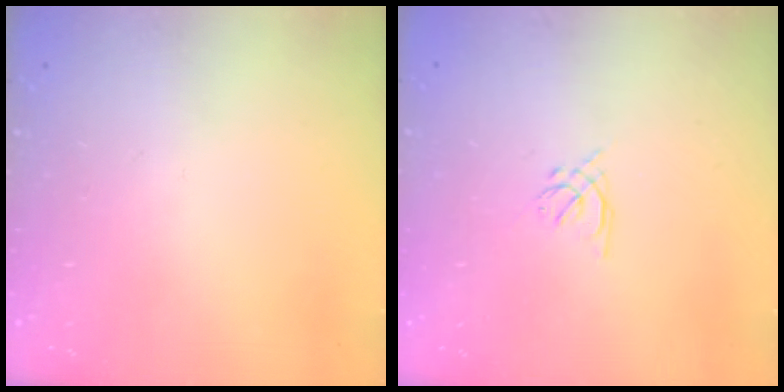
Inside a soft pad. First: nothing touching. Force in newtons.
{"total": 1.7, "press": 1.6, "slide": 0.5}